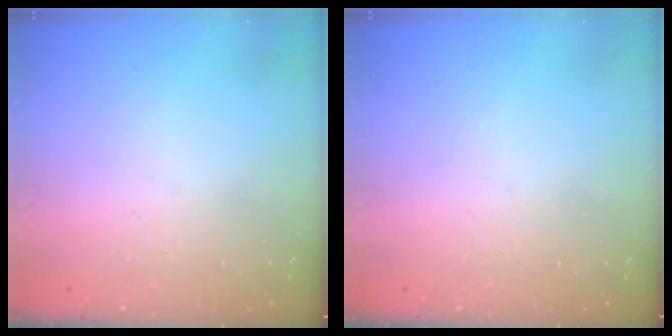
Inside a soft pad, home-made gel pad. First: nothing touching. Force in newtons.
{"total": 0.0}